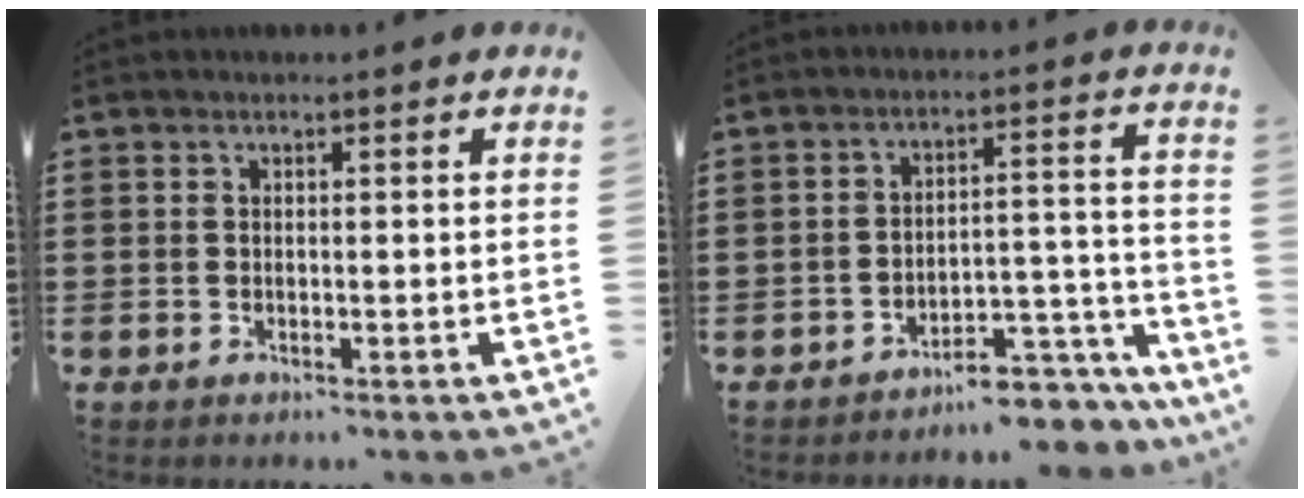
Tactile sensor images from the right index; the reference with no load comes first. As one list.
[{"total": 6.1, "force": [-5.7, 1.4, 1.7], "torque": [-0.024, 0.018, -0.110]}]